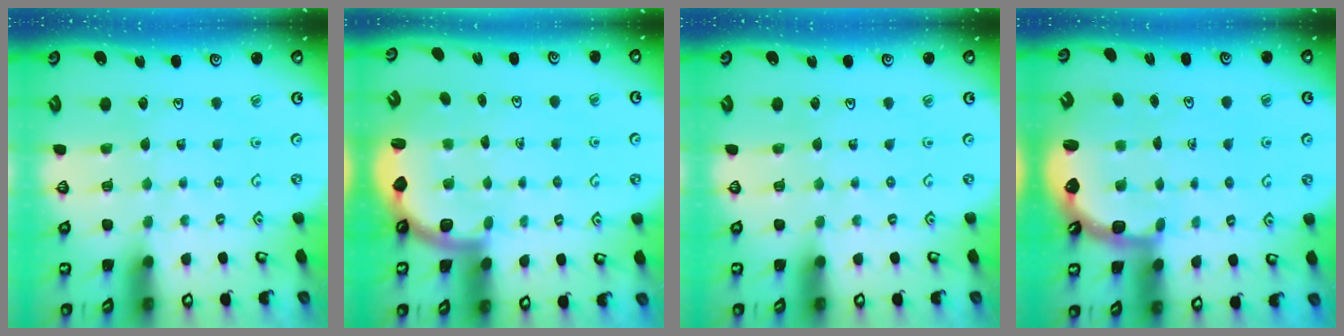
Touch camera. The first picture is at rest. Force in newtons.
{"total": 2.5, "press": 2.4, "slide": 0.7}
{"total": 0.0}
{"total": 2.8, "press": 2.0, "slide": 2.0}